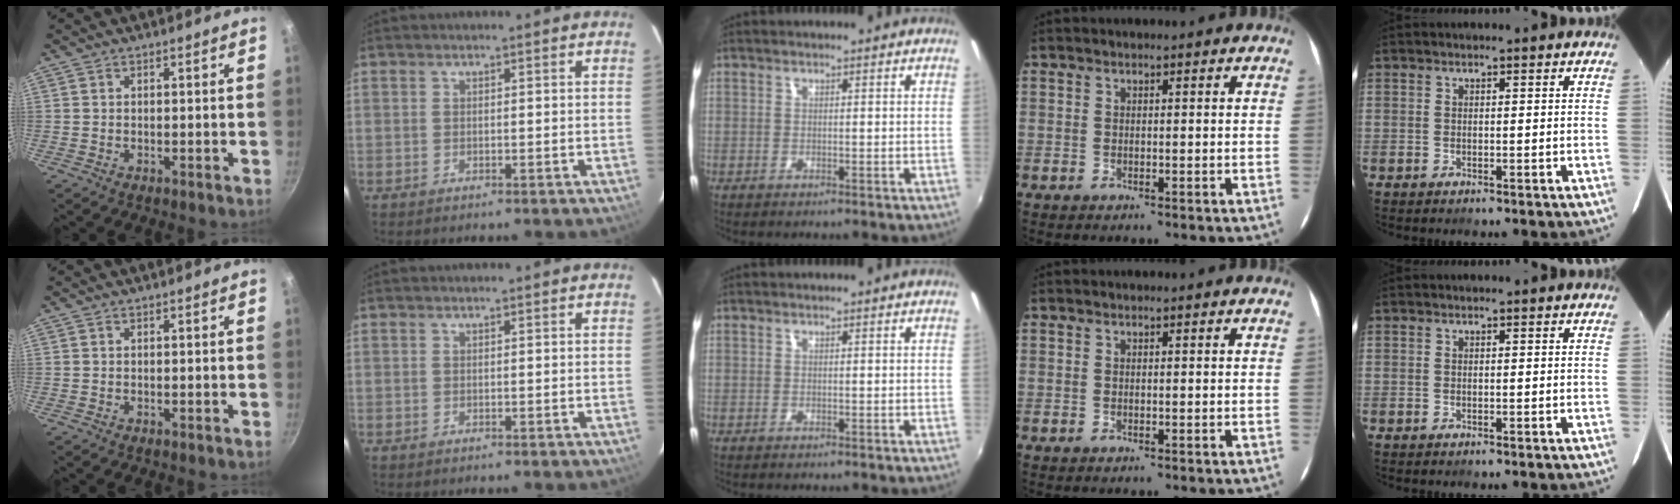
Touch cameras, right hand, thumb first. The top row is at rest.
{}